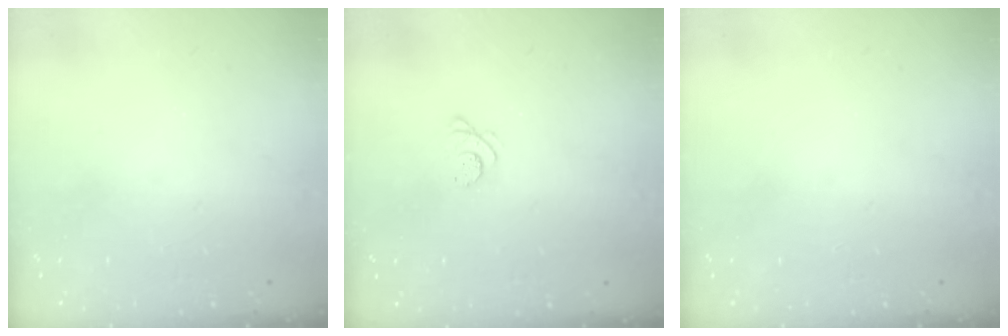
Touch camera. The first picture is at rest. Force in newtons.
{"total": 2.8, "press": 2.7, "slide": 0.3}
{"total": 0.0}